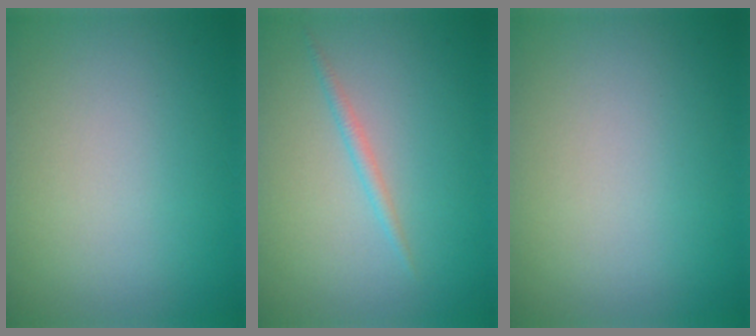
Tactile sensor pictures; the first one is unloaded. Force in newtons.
{"total": 1.0, "press": 1.0, "slide": 0.0}
{"total": 0.0}